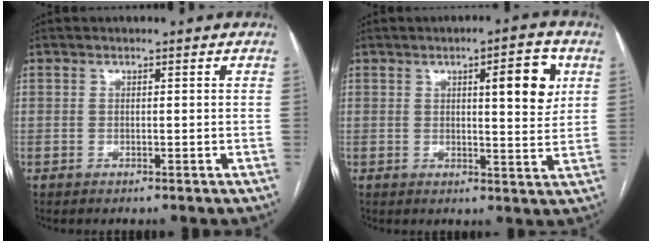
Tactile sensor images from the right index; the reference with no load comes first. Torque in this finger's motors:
{"motor_torque": [0.13, 0.10, 0.15, 0.06]}